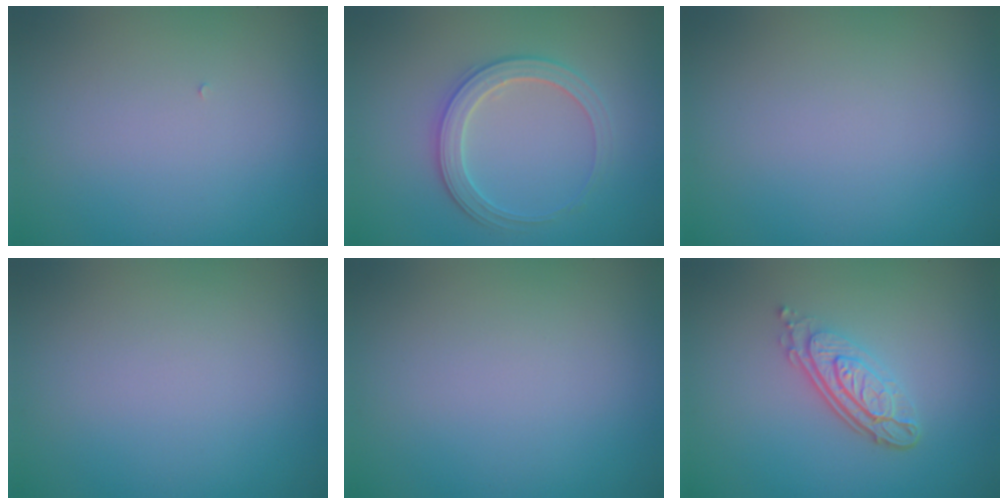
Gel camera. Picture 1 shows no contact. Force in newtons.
{"total": 2.9, "press": 2.9, "slide": 0.3}
{"total": 0.0}
{"total": 0.0}
{"total": 0.0}
{"total": 4.2, "press": 3.0, "slide": 3.0}